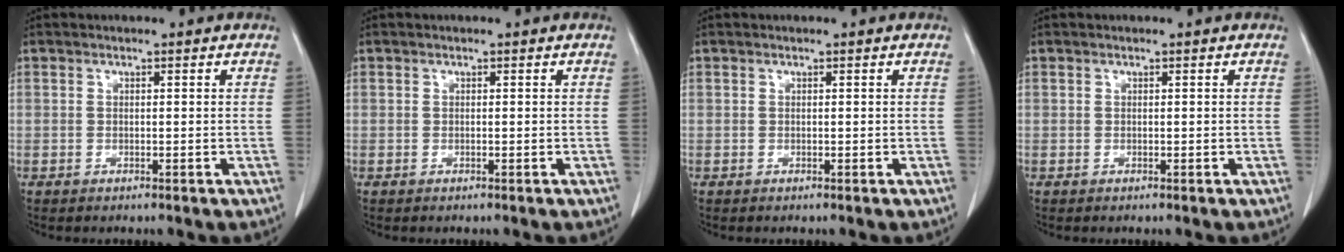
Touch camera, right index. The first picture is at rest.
{"total": 0.0}
{"total": 0.0}
{"total": 0.0}